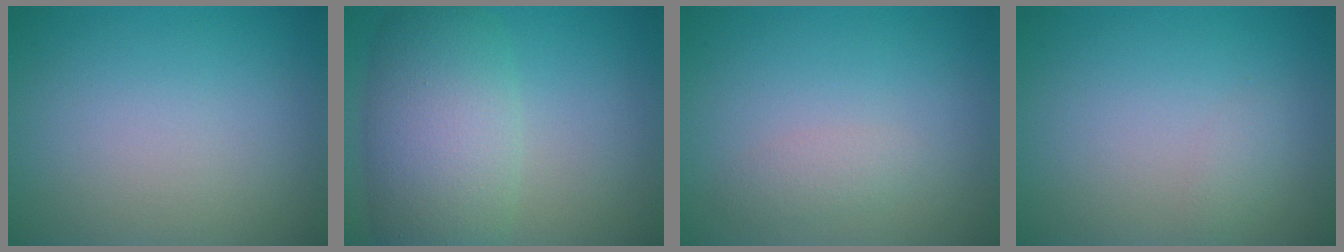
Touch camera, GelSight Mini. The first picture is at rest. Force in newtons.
{"total": 7.6, "press": 7.6, "slide": 0.2}
{"total": 1.2, "press": 1.2, "slide": 0.0}
{"total": 0.8, "press": 0.8, "slide": 0.0}